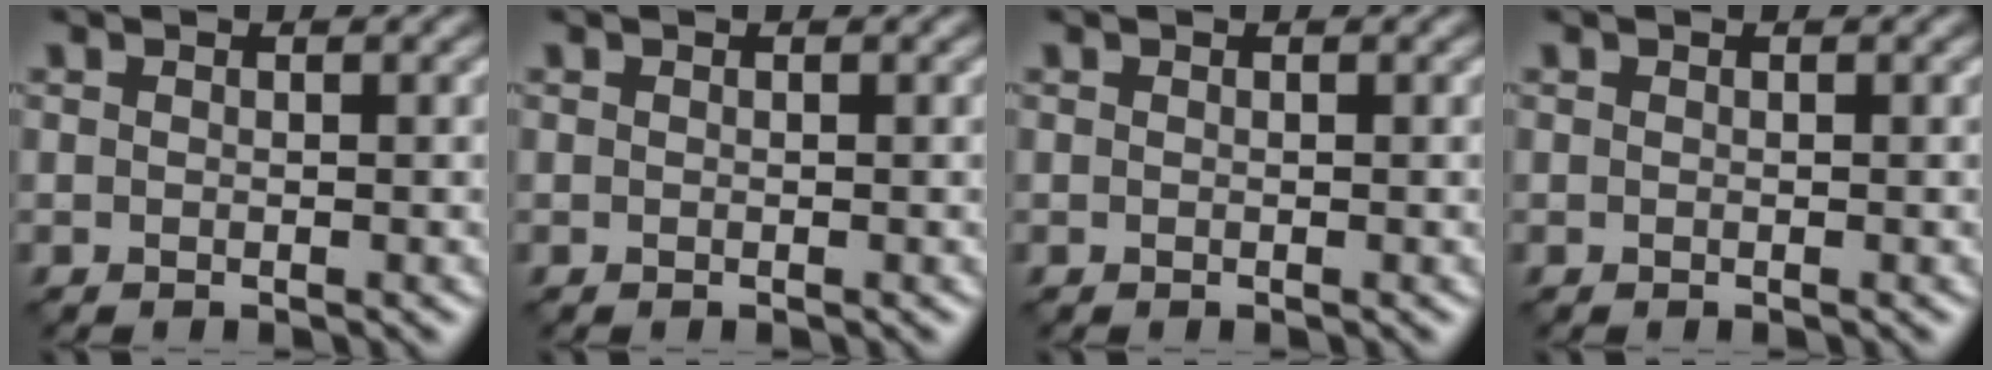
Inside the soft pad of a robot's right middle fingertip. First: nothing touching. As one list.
[{"total": 0.0}, {"total": 0.0}, {"total": 0.0}]